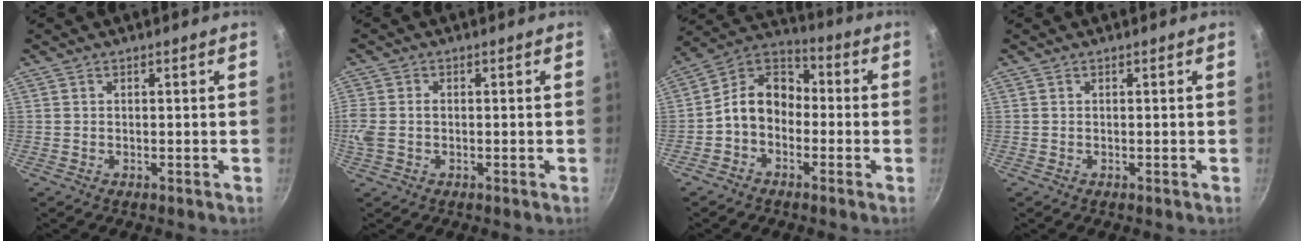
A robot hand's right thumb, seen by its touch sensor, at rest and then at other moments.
{"total": 4.3, "force": [-0.3, 2.9, 3.2], "torque": [-0.076, 0.001, -0.009]}
{"total": 10.2, "force": [-2.2, 7.7, 6.2], "torque": [-0.076, 0.049, -0.068]}
{"total": 0.0}